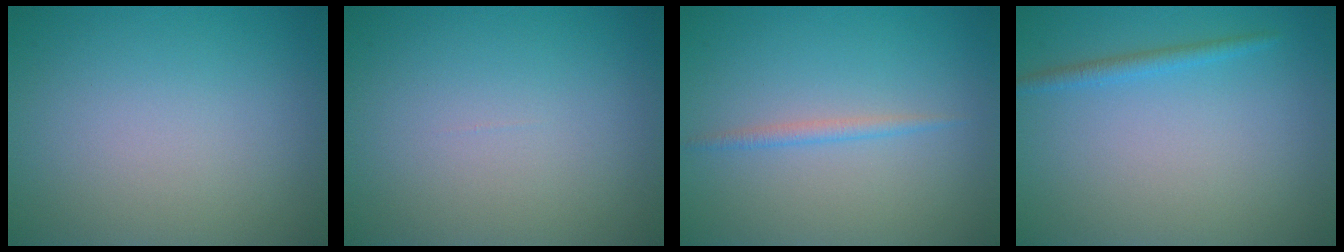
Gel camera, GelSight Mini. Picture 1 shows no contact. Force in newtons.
{"total": 0.0}
{"total": 1.1, "press": 1.1, "slide": 0.1}
{"total": 1.3, "press": 1.3, "slide": 0.1}